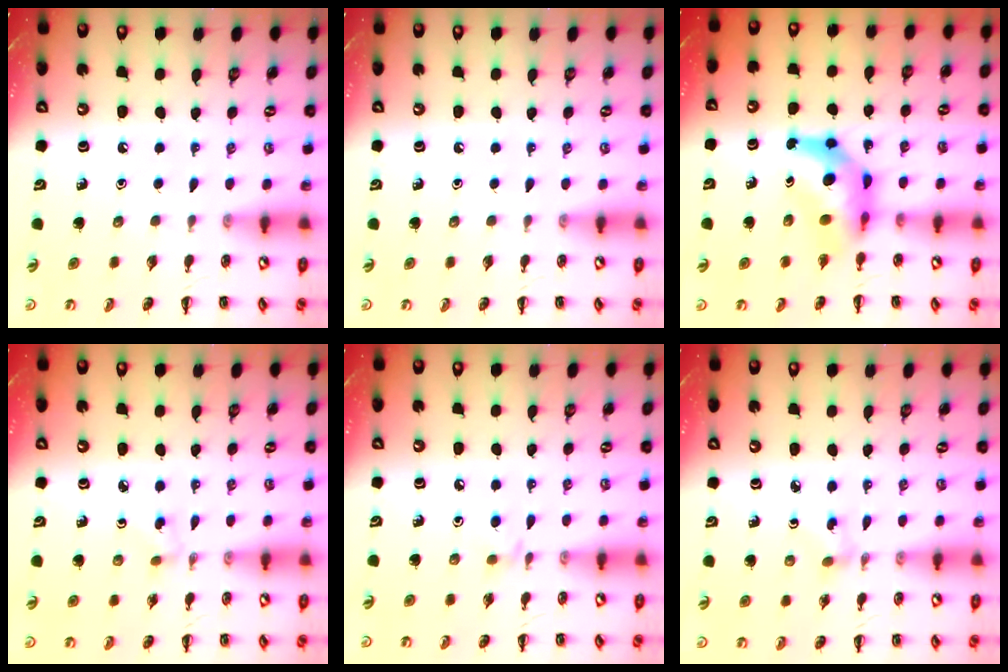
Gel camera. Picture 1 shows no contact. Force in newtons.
{"total": 0.0}
{"total": 6.5, "press": 6.3, "slide": 1.8}
{"total": 2.6, "press": 2.4, "slide": 1.0}
{"total": 3.0, "press": 2.8, "slide": 1.1}
{"total": 1.9, "press": 1.7, "slide": 0.7}